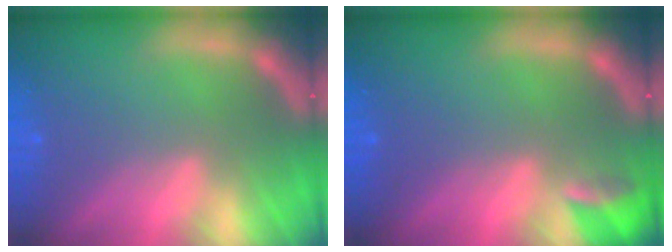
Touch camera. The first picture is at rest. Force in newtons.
{"total": 2.4}